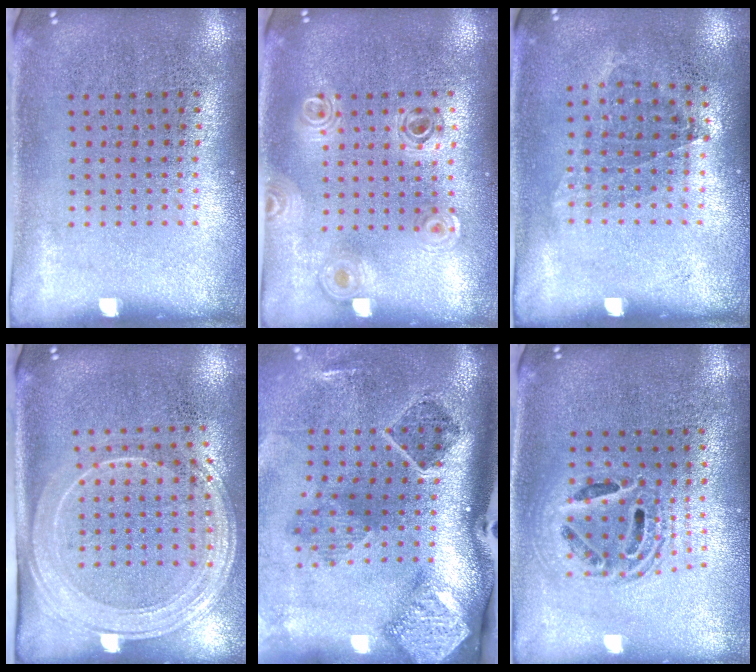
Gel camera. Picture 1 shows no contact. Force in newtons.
{"total": 0.9, "press": 0.9, "slide": 0.1}
{"total": 1.0, "press": 0.8, "slide": 0.6}
{"total": 2.2, "press": 1.8, "slide": 1.2}
{"total": 2.9, "press": 1.9, "slide": 2.2}
{"total": 1.6, "press": 1.3, "slide": 0.9}